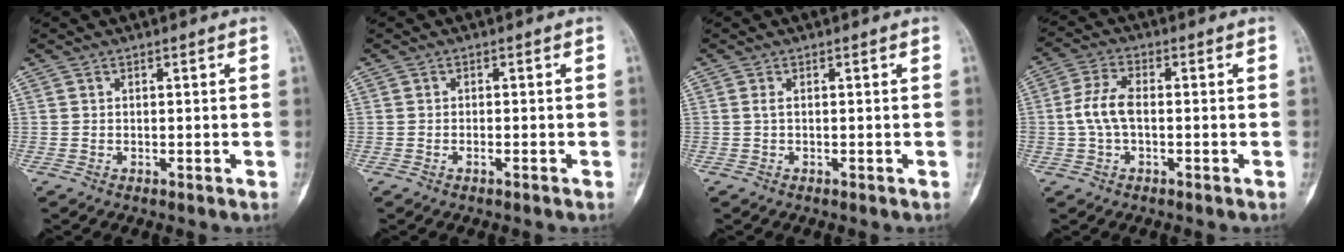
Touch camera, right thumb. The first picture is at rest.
{"total": 0.8, "force": [-0.5, 0.2, 0.6], "torque": [-0.018, 0.007, -0.007]}
{"total": 0.6, "force": [0.1, 0.1, 0.6], "torque": [-0.015, 0.000, 0.001]}
{"total": 6.5, "force": [-0.5, 3.4, 5.6], "torque": [-0.126, 0.021, -0.014]}